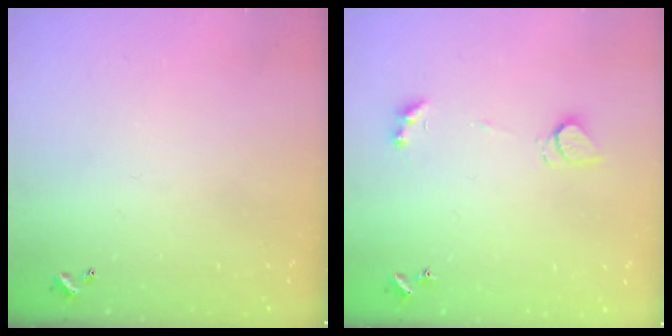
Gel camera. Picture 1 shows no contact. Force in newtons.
{"total": 2.4, "press": 2.3, "slide": 0.6}